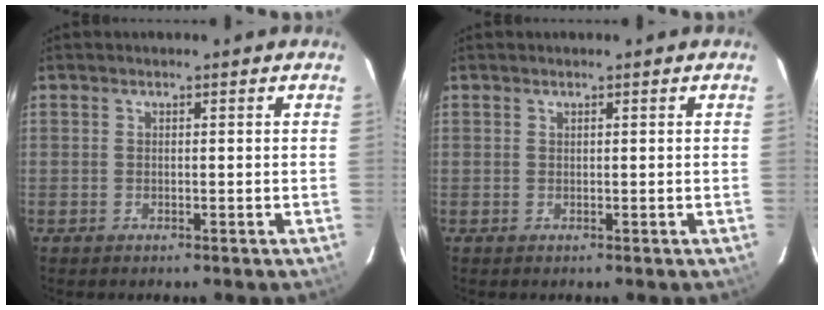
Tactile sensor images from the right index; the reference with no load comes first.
{"total": 0.0}